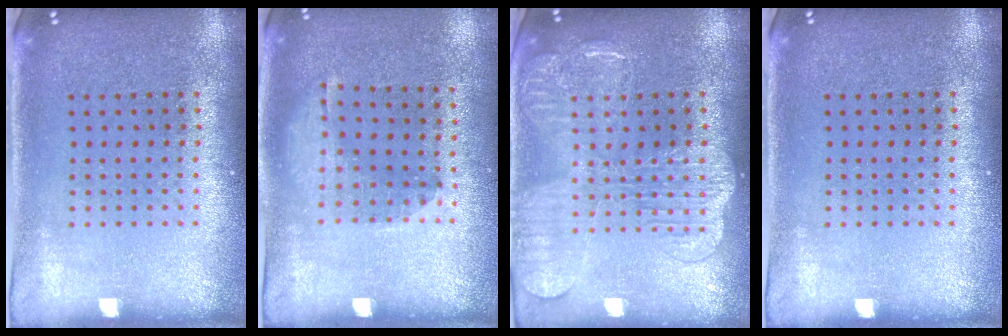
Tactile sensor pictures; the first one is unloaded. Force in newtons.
{"total": 1.3, "press": 0.8, "slide": 1.0}
{"total": 2.6, "press": 2.6, "slide": 0.3}
{"total": 0.0}